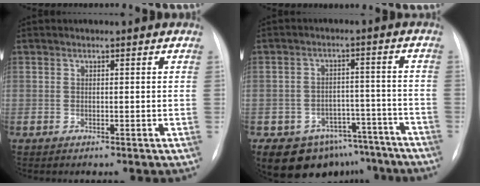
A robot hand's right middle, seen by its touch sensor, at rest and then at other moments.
{"total": 11.7, "force": [-8.8, 7.3, 2.7], "torque": [-0.022, 0.040, -0.112]}